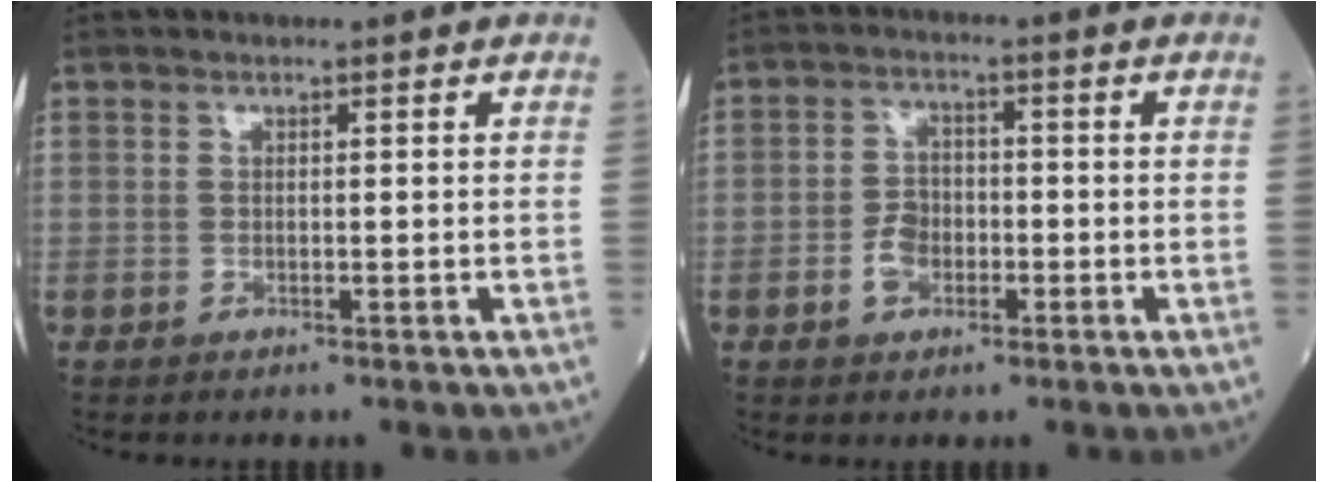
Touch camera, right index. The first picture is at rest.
{"total": 4.2, "force": [-1.5, 3.1, 2.5], "torque": [-0.048, 0.010, -0.027]}